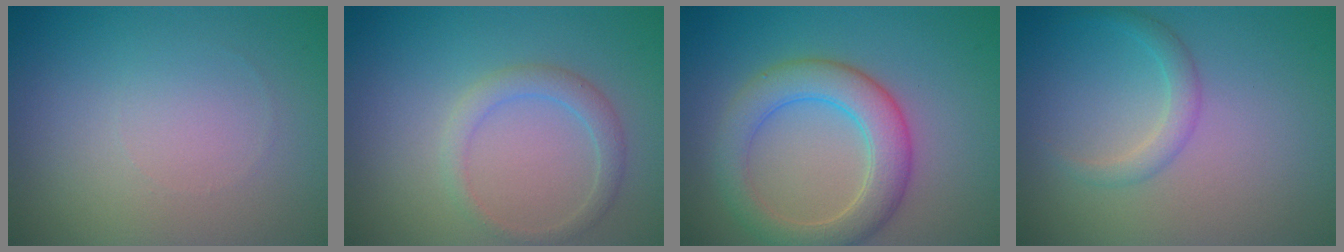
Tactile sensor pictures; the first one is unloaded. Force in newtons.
{"total": 2.1, "press": 2.1, "slide": 0.1}
{"total": 5.2, "press": 5.2, "slide": 0.2}
{"total": 1.7, "press": 1.7, "slide": 0.1}